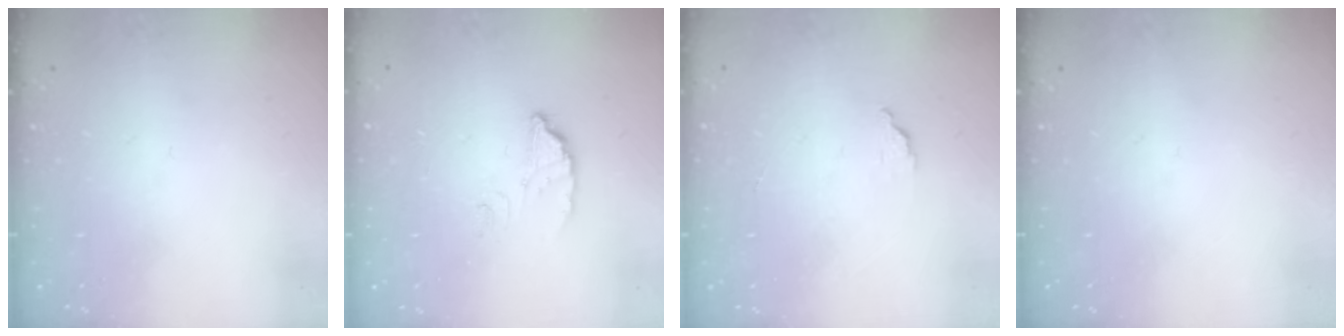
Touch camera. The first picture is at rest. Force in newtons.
{"total": 2.8, "press": 2.8, "slide": 0.2}
{"total": 2.0, "press": 2.0, "slide": 0.1}
{"total": 0.0}